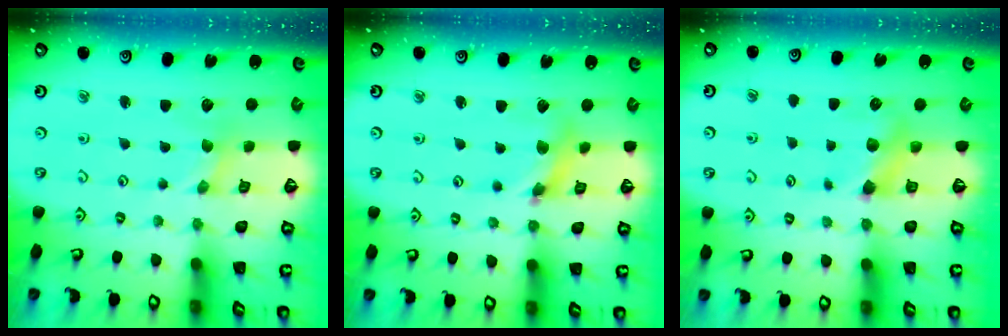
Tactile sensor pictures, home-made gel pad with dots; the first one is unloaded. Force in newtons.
{"total": 6.2, "press": 6.2, "slide": 0.7}
{"total": 6.2, "press": 6.2, "slide": 0.8}